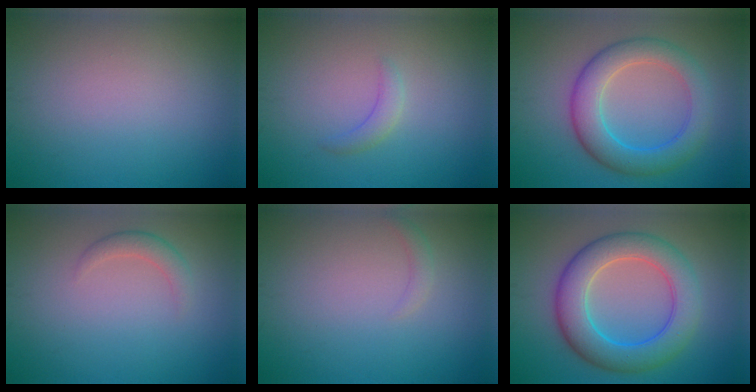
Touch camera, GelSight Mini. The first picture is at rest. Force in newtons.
{"total": 1.4, "press": 1.4, "slide": 0.1}
{"total": 6.0, "press": 6.0, "slide": 0.1}
{"total": 1.6, "press": 1.6, "slide": 0.1}
{"total": 0.9, "press": 0.9, "slide": 0.2}
{"total": 7.6, "press": 7.6, "slide": 0.2}